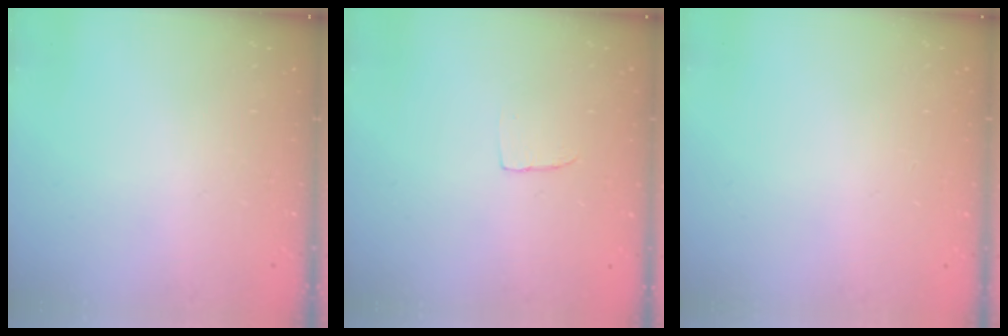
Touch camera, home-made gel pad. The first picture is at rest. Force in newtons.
{"total": 2.4, "press": 2.4, "slide": 0.1}
{"total": 0.8, "press": 0.4, "slide": 0.7}